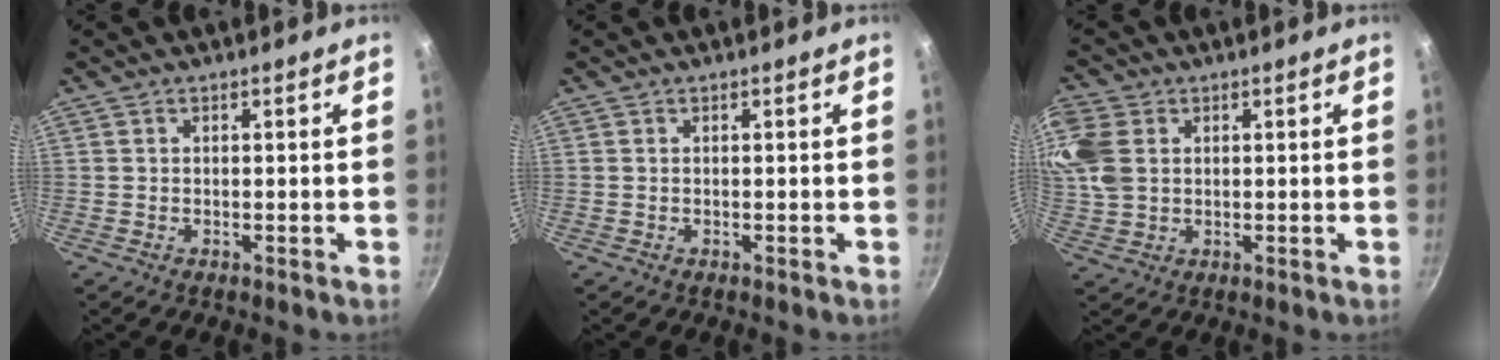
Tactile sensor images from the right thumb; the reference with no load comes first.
{"total": 0.0}
{"total": 8.9, "force": [2.0, 6.5, 5.7], "torque": [-0.124, -0.001, 0.035]}